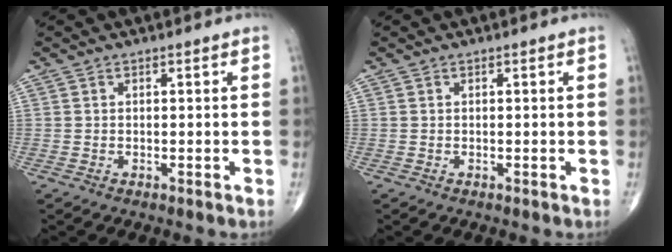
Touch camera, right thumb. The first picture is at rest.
{"total": 0.0}